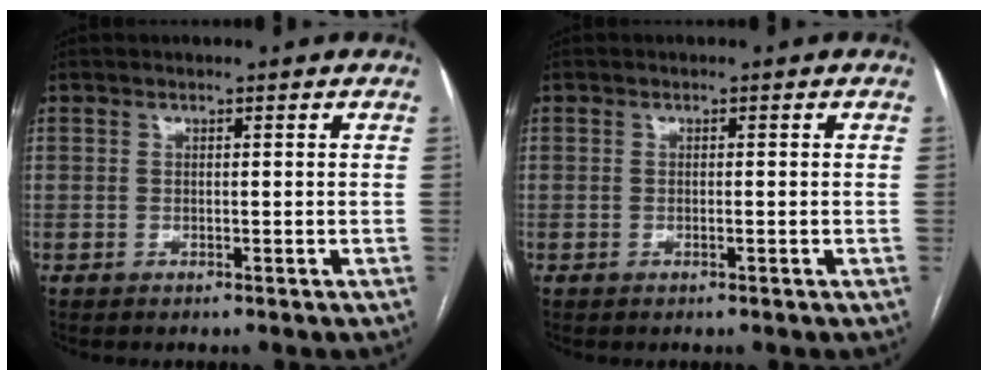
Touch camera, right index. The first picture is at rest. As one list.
[{"total": 0.0}]